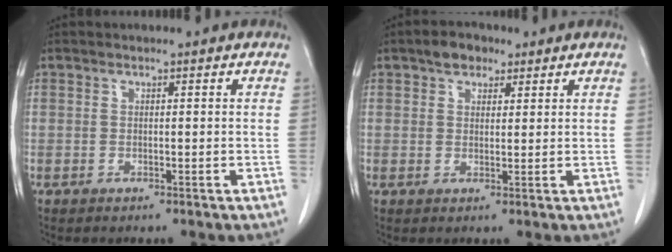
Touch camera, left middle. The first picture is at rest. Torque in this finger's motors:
{"motor_torque": [0.38, -0.37, 0.02, 0.00]}